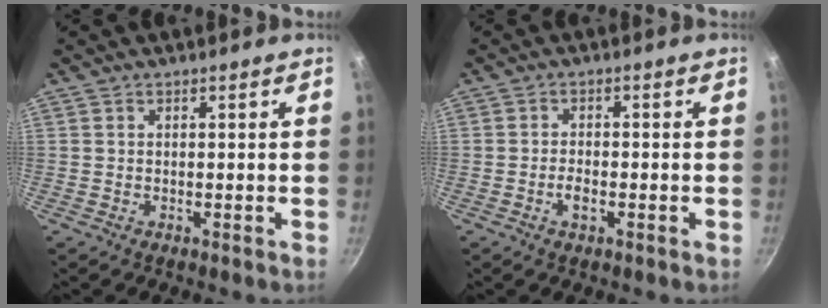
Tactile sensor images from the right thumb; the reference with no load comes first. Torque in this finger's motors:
{"motor_torque": [-0.16, 0.05, -0.03, 0.00, 0.01]}